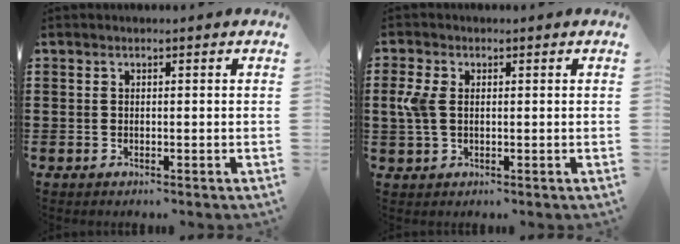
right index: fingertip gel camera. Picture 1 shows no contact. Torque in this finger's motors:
{"motor_torque": [0.11, 0.02, 0.10, 0.06]}